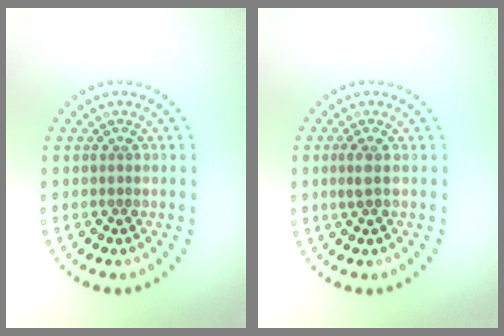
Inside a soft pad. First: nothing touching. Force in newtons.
{"total": 1.2, "press": 1.1, "slide": 0.4}